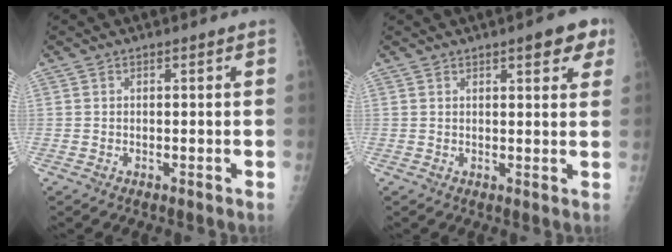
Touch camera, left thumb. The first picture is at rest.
{"total": 5.6, "force": [3.1, 1.9, 4.2], "torque": [-0.032, -0.009, 0.033]}